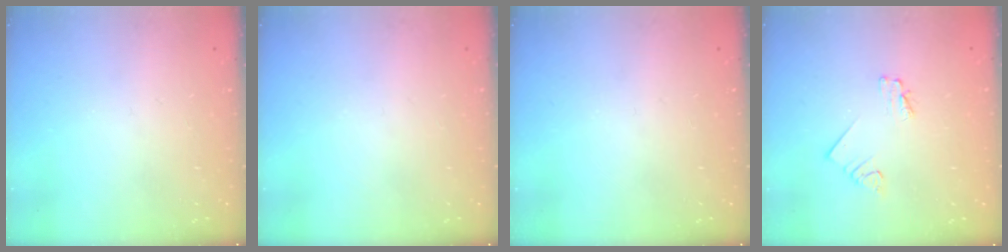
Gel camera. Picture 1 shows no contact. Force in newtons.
{"total": 0.0}
{"total": 0.0}
{"total": 1.6, "press": 1.5, "slide": 0.2}